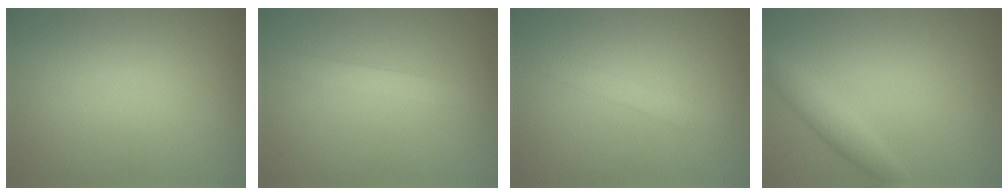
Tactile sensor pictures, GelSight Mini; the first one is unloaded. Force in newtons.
{"total": 1.9, "press": 1.9, "slide": 0.1}
{"total": 1.2, "press": 1.2, "slide": 0.1}
{"total": 2.2, "press": 2.2, "slide": 0.1}